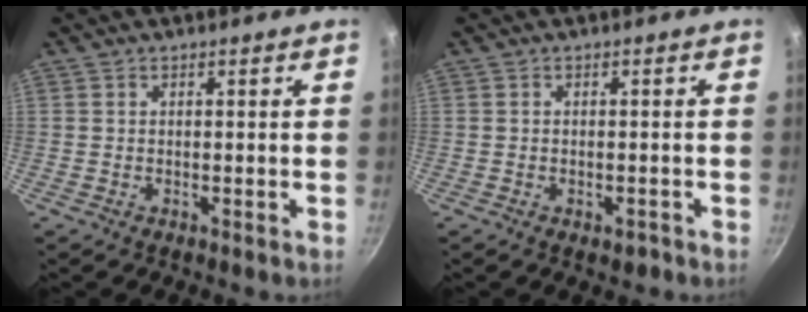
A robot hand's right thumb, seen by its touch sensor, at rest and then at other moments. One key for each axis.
{"total": 1.4, "fx": -0.5, "fy": 0.8, "fz": 1.0, "tx": -0.010, "ty": 0.000, "tz": -0.001}